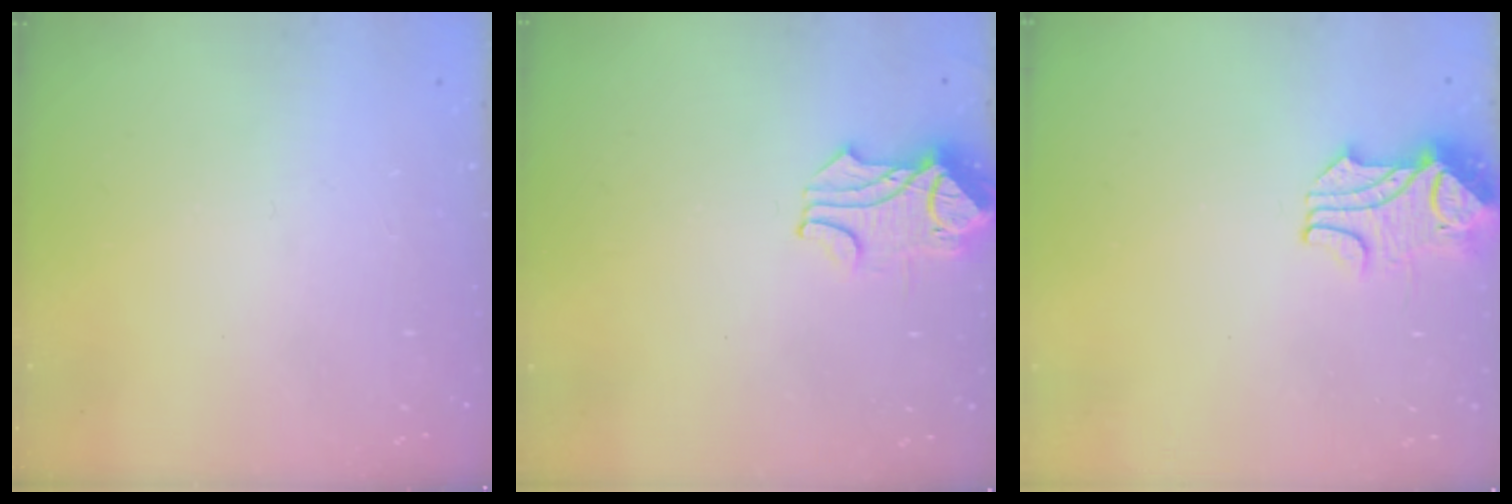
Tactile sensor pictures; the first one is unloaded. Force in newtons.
{"total": 2.0, "press": 1.9, "slide": 0.7}
{"total": 2.2, "press": 2.0, "slide": 1.0}